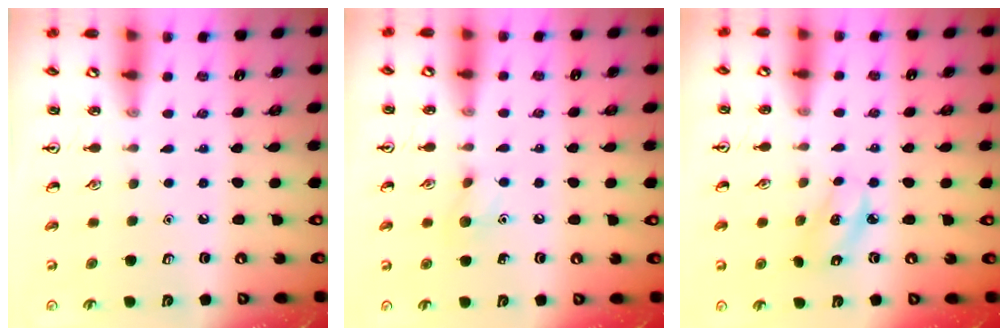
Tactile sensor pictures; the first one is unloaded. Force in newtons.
{"total": 6.4, "press": 6.3, "slide": 1.4}
{"total": 3.3, "press": 3.2, "slide": 0.5}